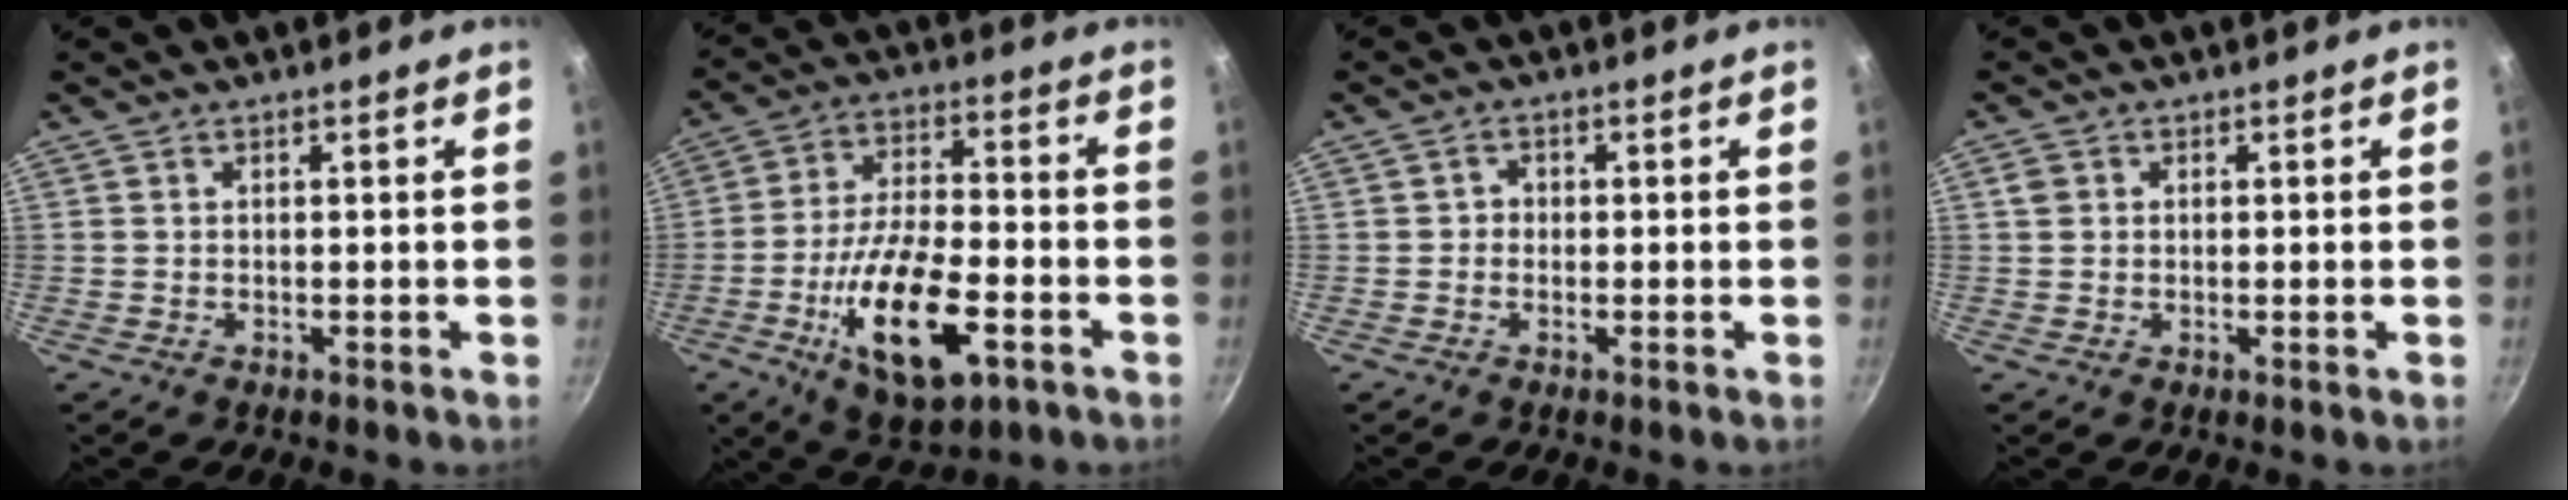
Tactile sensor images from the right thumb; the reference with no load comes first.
{"total": 17.8, "force": [-6.5, 7.7, 14.7], "torque": [-0.257, 0.024, -0.108]}
{"total": 1.6, "force": [-0.1, 1.5, 0.5], "torque": [-0.001, 0.002, -0.006]}
{"total": 1.4, "force": [0.2, 1.1, 0.7], "torque": [-0.013, 0.003, 0.001]}